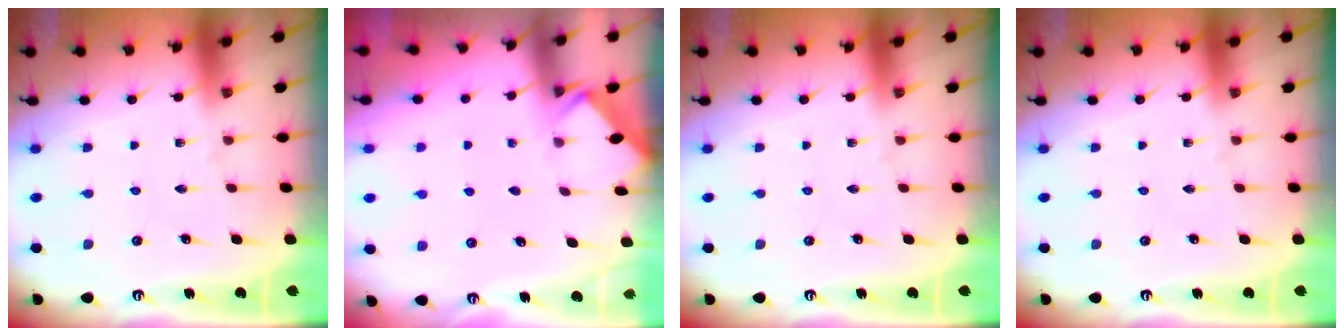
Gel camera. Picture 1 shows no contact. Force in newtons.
{"total": 2.5, "press": 2.4, "slide": 0.4}
{"total": 0.0}
{"total": 0.0}